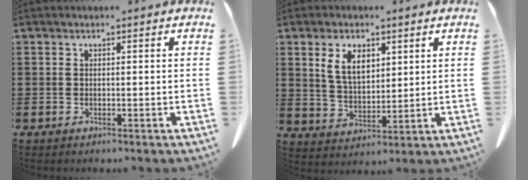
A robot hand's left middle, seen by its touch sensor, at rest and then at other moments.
{"total": 6.1, "force": [3.3, 3.3, 3.8], "torque": [-0.079, 0.007, 0.059]}